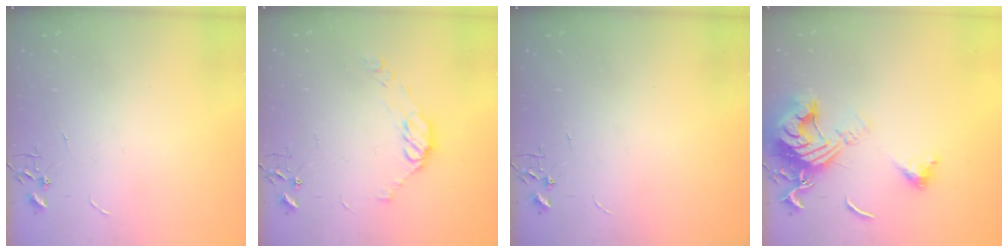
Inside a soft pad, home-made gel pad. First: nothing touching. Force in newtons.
{"total": 9.0, "press": 9.0, "slide": 1.0}
{"total": 0.0}
{"total": 15.6, "press": 15.5, "slide": 1.9}